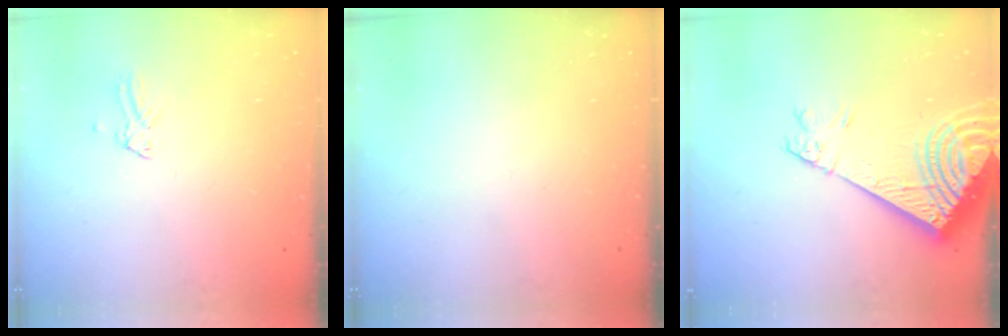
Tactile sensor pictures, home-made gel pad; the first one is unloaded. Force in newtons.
{"total": 0.0}
{"total": 18.8, "press": 18.5, "slide": 3.4}